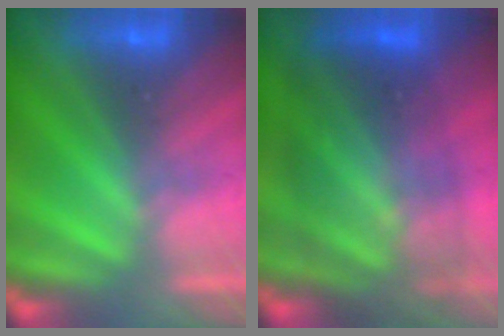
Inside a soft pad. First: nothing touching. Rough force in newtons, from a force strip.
{"total": 7.8}